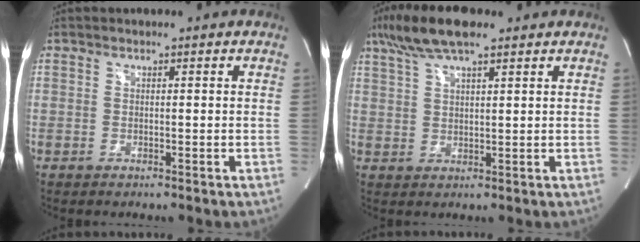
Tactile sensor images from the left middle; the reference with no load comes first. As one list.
[{"total": 8.9, "force": [6.3, 1.8, 6.1], "torque": [-0.126, 0.025, 0.114]}]